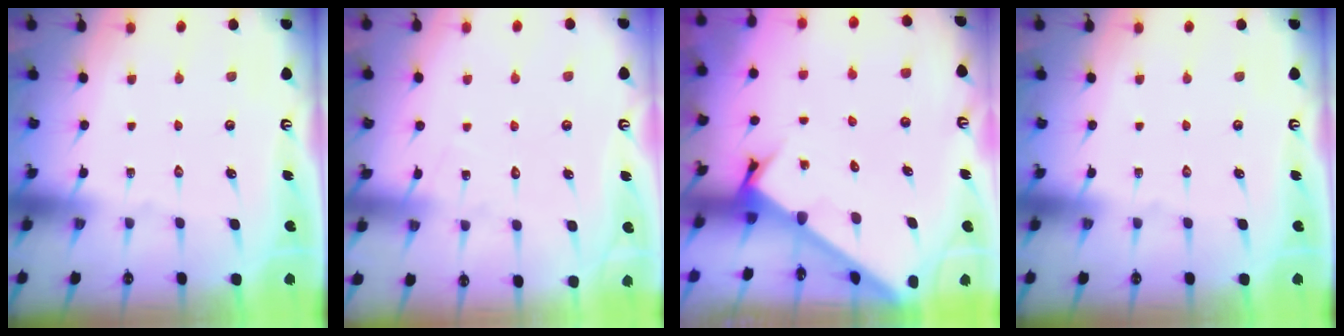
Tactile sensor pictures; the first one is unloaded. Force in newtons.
{"total": 5.3, "press": 5.3, "slide": 0.4}
{"total": 2.7, "press": 2.7, "slide": 0.2}
{"total": 0.0}